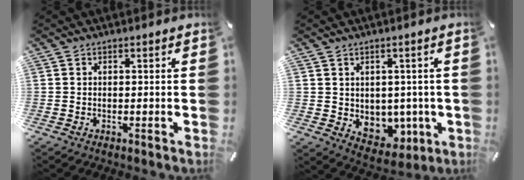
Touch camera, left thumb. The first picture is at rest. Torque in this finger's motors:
{"motor_torque": [0.96, 0.98, 0.01, 0.01, 0.00]}